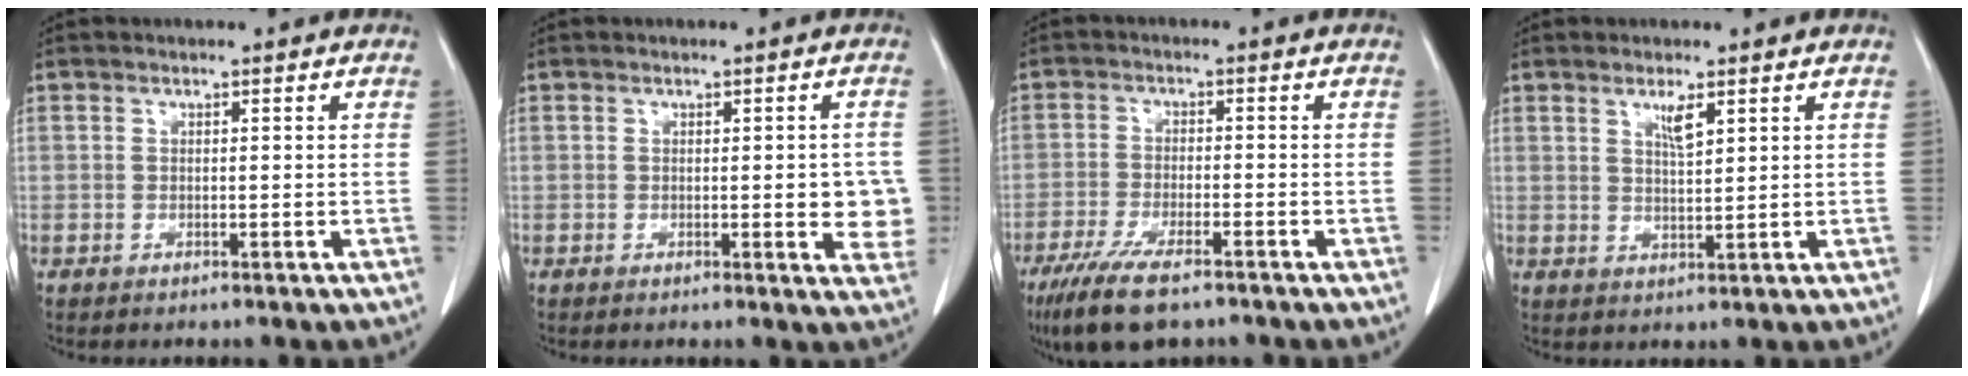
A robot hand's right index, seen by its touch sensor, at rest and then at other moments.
{"total": 4.9, "force": [-0.4, 1.5, 4.7], "torque": [-0.041, -0.003, -0.007]}
{"total": 9.6, "force": [-6.8, 2.4, 6.3], "torque": [-0.114, -0.020, -0.114]}
{"total": 2.8, "force": [1.6, 0.3, 2.2], "torque": [-0.043, -0.004, 0.032]}